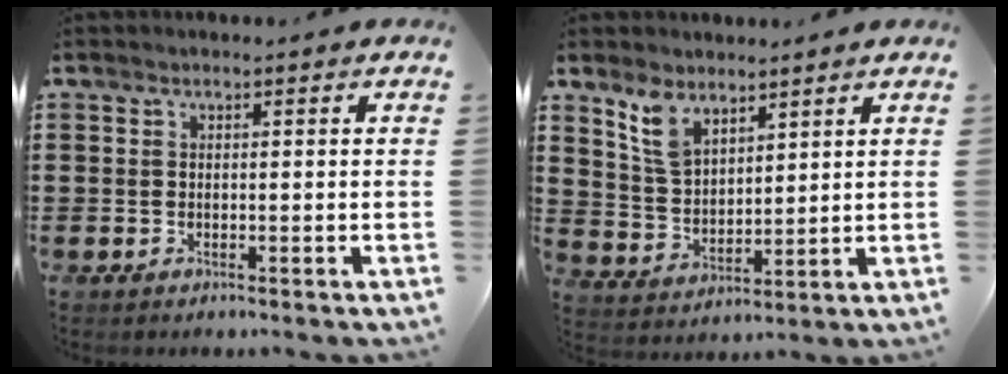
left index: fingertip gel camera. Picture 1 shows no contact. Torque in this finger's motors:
{"motor_torque": [0.01, -0.18, -0.37, -0.14]}